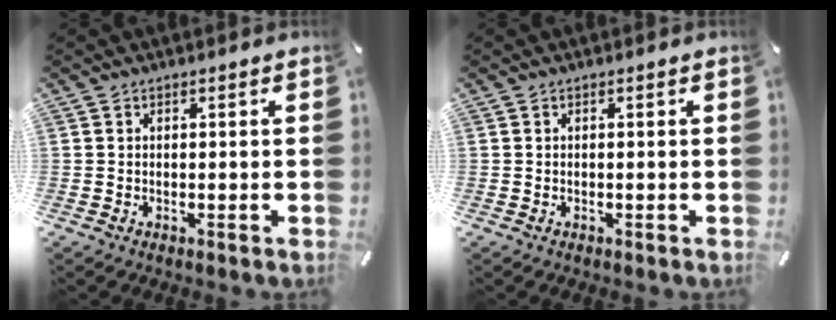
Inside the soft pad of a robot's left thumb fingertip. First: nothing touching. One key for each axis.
{"total": 0.0}